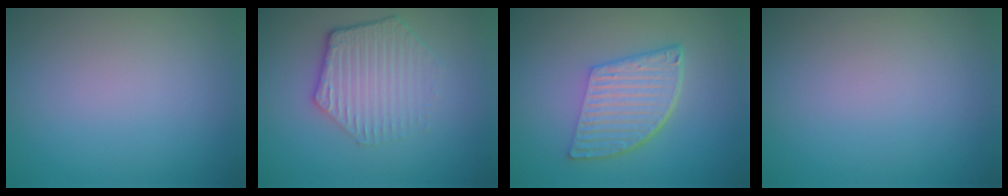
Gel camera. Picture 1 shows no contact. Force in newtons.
{"total": 4.3, "press": 3.2, "slide": 2.8}
{"total": 6.1, "press": 4.1, "slide": 4.5}
{"total": 0.0}